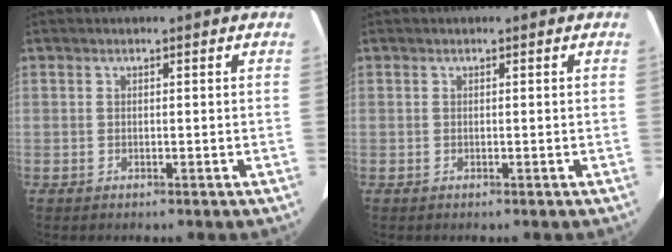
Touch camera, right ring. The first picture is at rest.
{"total": 0.0}